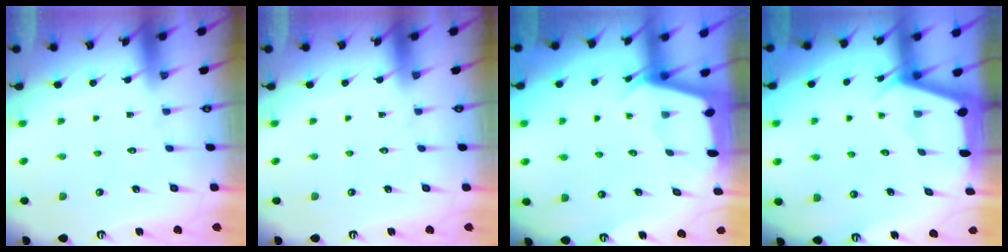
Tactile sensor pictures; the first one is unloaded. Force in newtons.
{"total": 0.0}
{"total": 2.2, "press": 2.1, "slide": 0.3}
{"total": 2.4, "press": 2.4, "slide": 0.3}